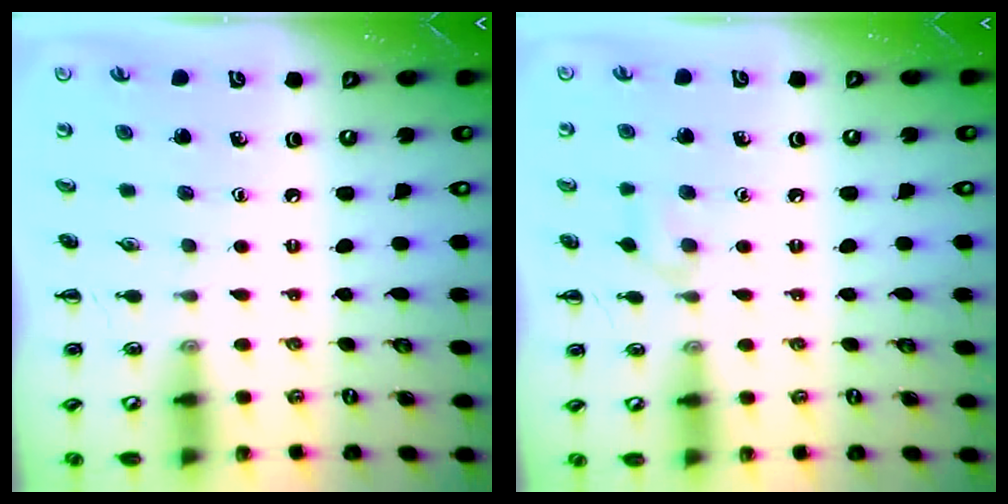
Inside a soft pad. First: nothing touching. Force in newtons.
{"total": 5.0, "press": 4.7, "slide": 1.7}